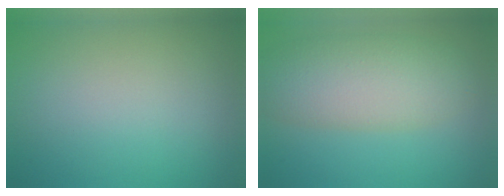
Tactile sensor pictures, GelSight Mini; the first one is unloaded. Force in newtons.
{"total": 6.6, "press": 6.6, "slide": 0.4}